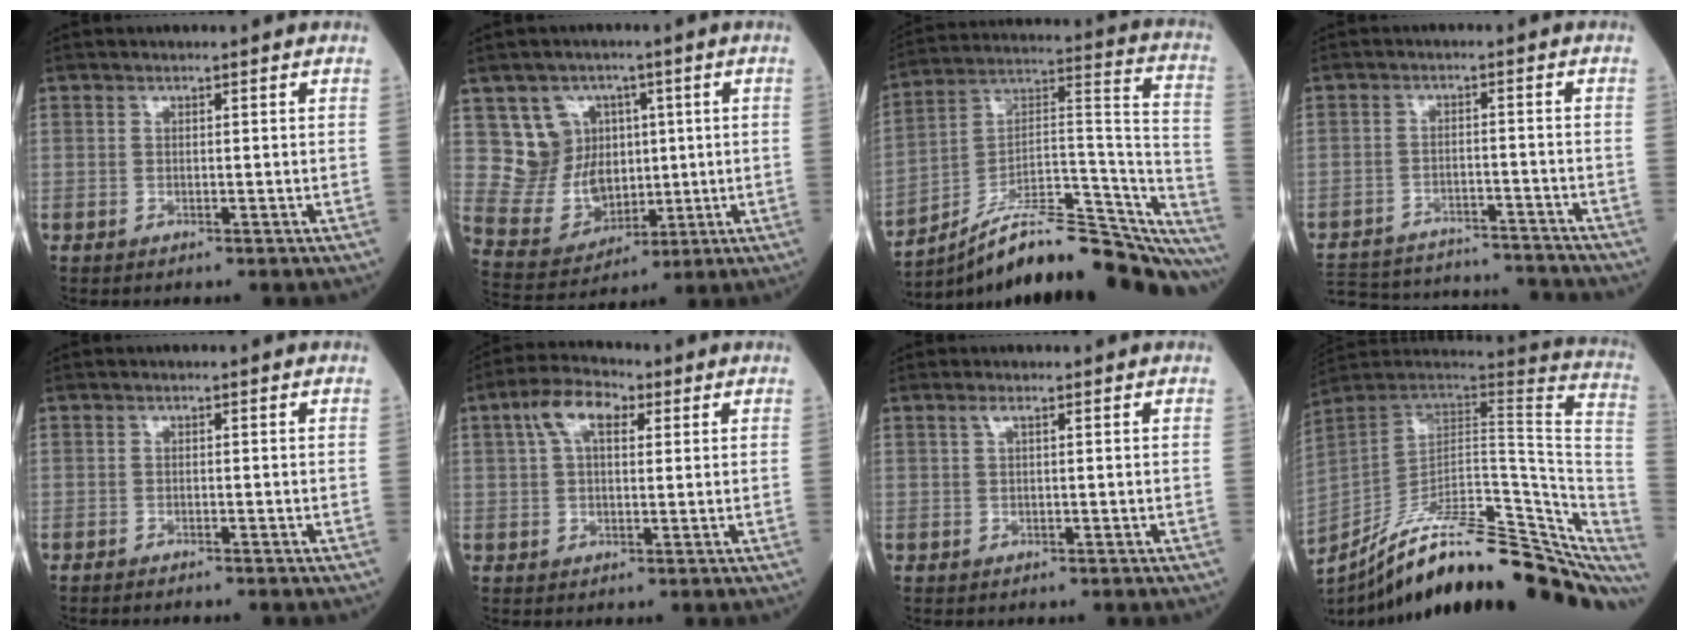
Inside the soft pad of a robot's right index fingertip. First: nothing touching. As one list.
[{"total": 9.6, "force": [2.8, 8.7, 3.0], "torque": [-0.067, 0.028, 0.072]}, {"total": 27.6, "force": [-23.2, 4.5, 14.3], "torque": [-0.139, 0.039, -0.341]}, {"total": 20.5, "force": [-19.5, 3.0, 5.8], "torque": [-0.137, -0.011, -0.272]}, {"total": 2.3, "force": [-2.1, -0.1, 0.9], "torque": [-0.014, -0.002, -0.025]}, {"total": 6.5, "force": [2.5, 2.9, 5.2], "torque": [-0.108, 0.027, 0.043]}, {"total": 0.8, "force": [0.4, -0.1, 0.7], "torque": [-0.019, 0.006, 0.008]}, {"total": 29.6, "force": [-22.1, 8.0, 18.0], "torque": [-0.205, 0.001, -0.313]}]